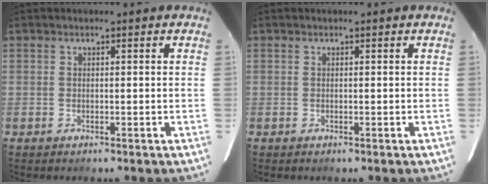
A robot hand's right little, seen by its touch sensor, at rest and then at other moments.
{"total": 0.0}